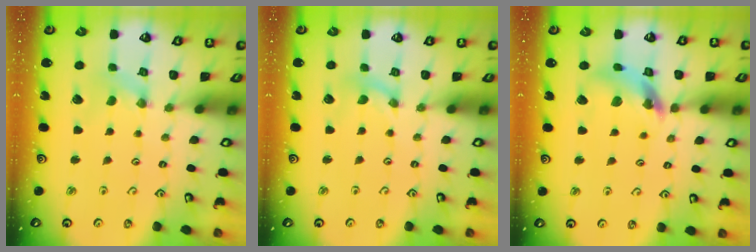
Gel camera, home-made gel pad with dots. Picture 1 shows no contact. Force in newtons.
{"total": 0.0}
{"total": 12.6, "press": 12.5, "slide": 1.7}